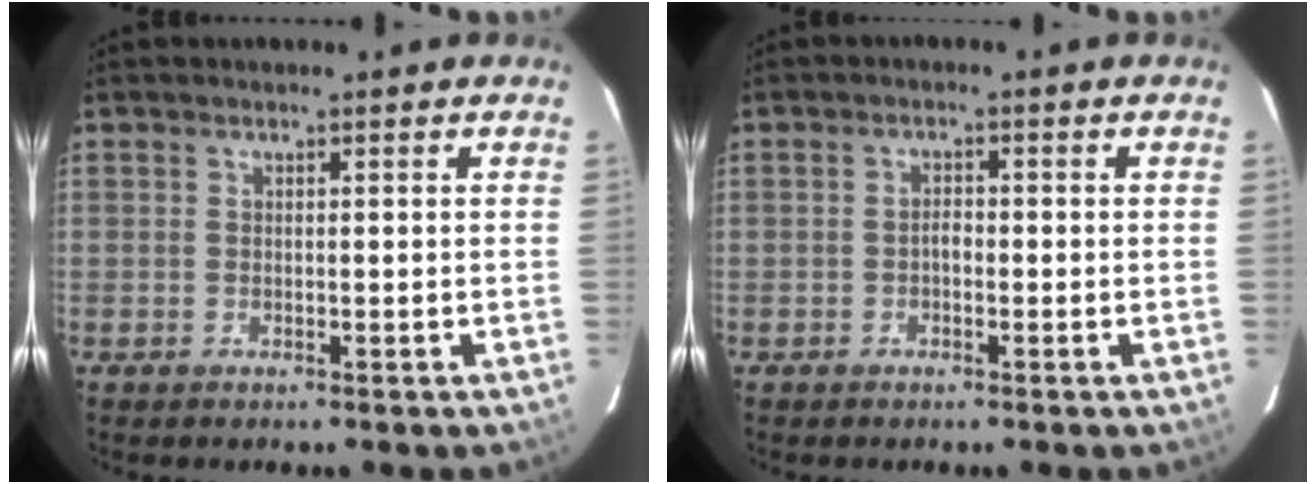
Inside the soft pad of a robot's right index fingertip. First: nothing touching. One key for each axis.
{"total": 1.3, "fx": -0.6, "fy": 0.8, "fz": 0.9, "tx": -0.016, "ty": 0.006, "tz": -0.011}